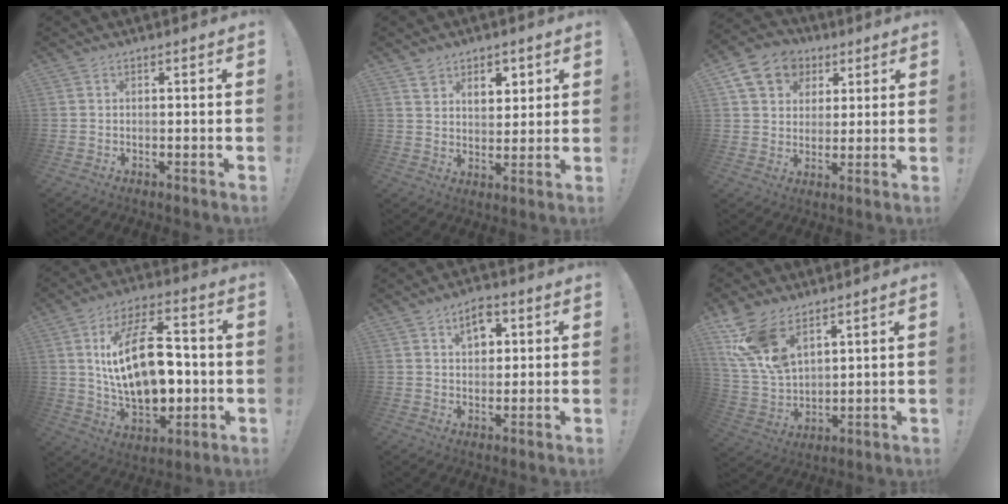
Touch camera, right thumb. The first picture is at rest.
{"total": 7.3, "force": [4.6, 5.0, 2.5], "torque": [-0.032, -0.025, 0.084]}
{"total": 13.0, "force": [5.6, 10.5, 5.3], "torque": [-0.076, -0.019, 0.113]}
{"total": 22.2, "force": [1.3, 12.5, 18.3], "torque": [-0.328, -0.004, 0.019]}
{"total": 7.1, "force": [3.2, 4.7, 4.2], "torque": [-0.060, -0.002, 0.055]}
{"total": 14.3, "force": [8.8, 7.8, 8.1], "torque": [-0.170, -0.052, 0.170]}